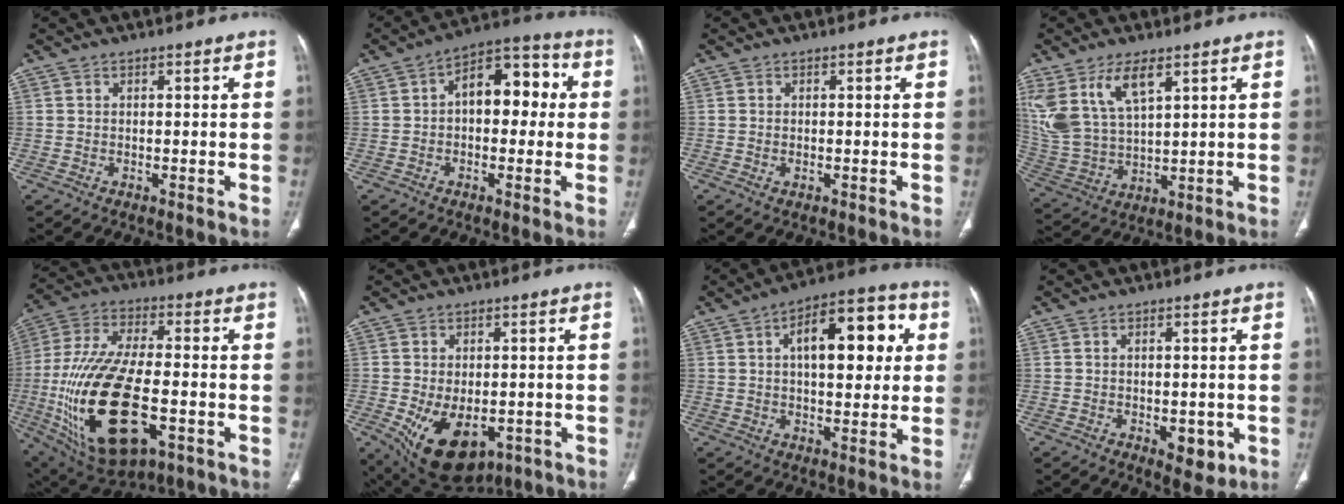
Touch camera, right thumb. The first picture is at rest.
{"total": 11.8, "force": [1.2, 7.0, 9.5], "torque": [-0.100, 0.037, 0.006]}
{"total": 0.8, "force": [-0.2, 0.5, 0.6], "torque": [-0.017, 0.004, 0.000]}
{"total": 13.6, "force": [7.1, 6.2, 9.8], "torque": [-0.203, -0.023, 0.158]}
{"total": 26.7, "force": [-6.5, 12.4, 22.7], "torque": [-0.486, -0.001, -0.095]}
{"total": 14.3, "force": [-5.1, 8.7, 10.1], "torque": [-0.161, -0.003, -0.056]}
{"total": 16.3, "force": [3.9, 7.8, 13.8], "torque": [-0.163, 0.021, 0.053]}
{"total": 5.7, "force": [-1.8, 3.1, 4.5], "torque": [-0.041, 0.002, -0.012]}